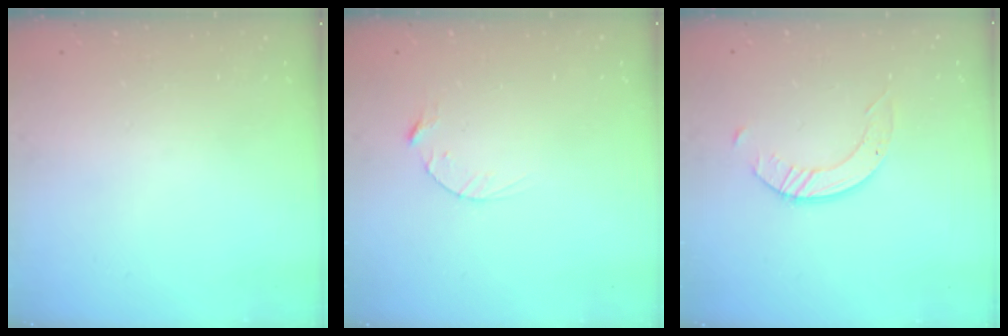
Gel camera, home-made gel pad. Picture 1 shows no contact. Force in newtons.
{"total": 2.8, "press": 2.8, "slide": 0.4}
{"total": 2.4, "press": 2.4, "slide": 0.3}